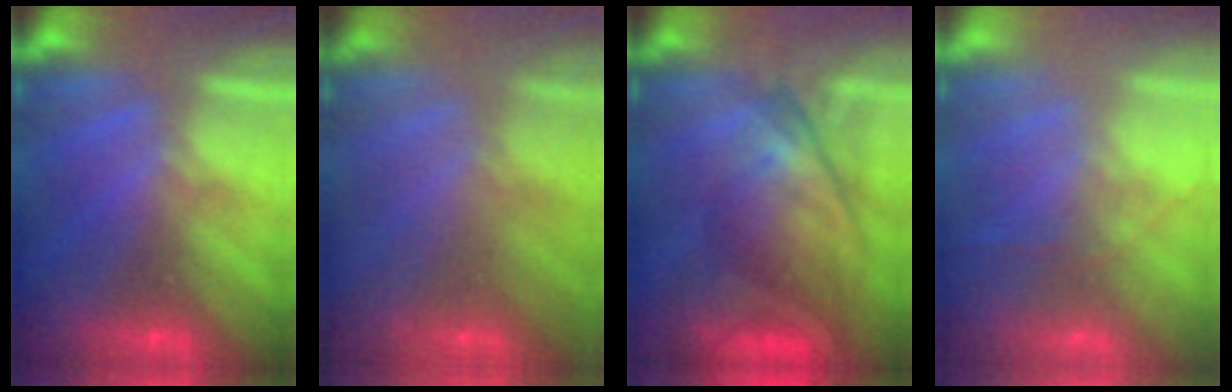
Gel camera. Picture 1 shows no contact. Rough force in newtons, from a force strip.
{"total": 2.2}
{"total": 8.8}
{"total": 7.2}